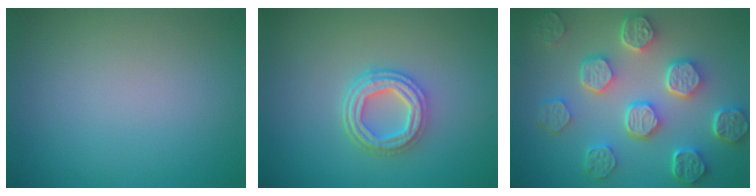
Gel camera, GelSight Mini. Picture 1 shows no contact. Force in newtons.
{"total": 4.5, "press": 3.4, "slide": 2.9}
{"total": 7.6, "press": 5.9, "slide": 4.8}